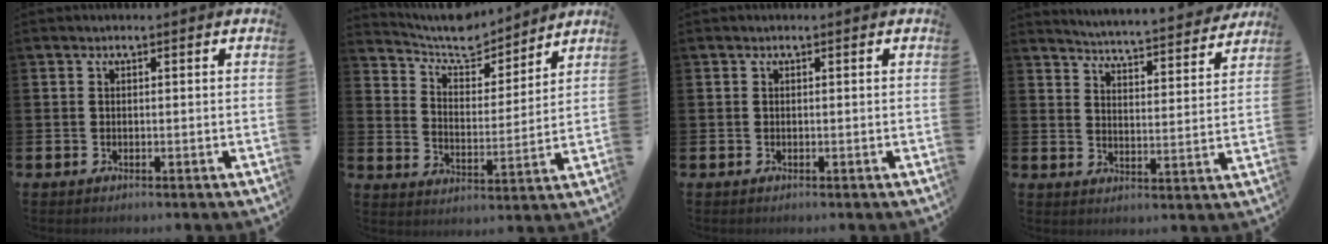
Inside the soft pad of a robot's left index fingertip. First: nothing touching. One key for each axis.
{"total": 8.3, "fx": 7.9, "fy": 2.3, "fz": 1.5, "tx": -0.058, "ty": -0.059, "tz": 0.140}
{"total": 0.0}
{"total": 5.2, "fx": 5.2, "fy": 0.0, "fz": 0.6, "tx": -0.031, "ty": -0.047, "tz": 0.086}